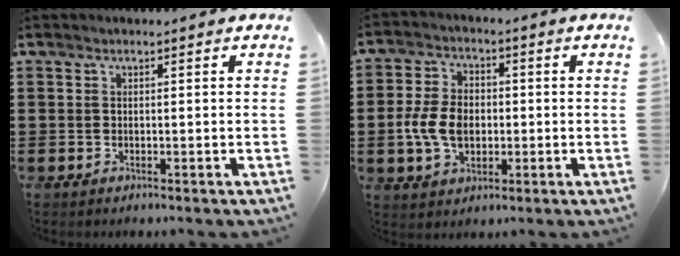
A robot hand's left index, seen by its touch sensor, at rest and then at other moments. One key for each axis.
{"total": 7.1, "fx": -0.9, "fy": 4.9, "fz": 5.0, "tx": -0.123, "ty": 0.005, "tz": -0.024}